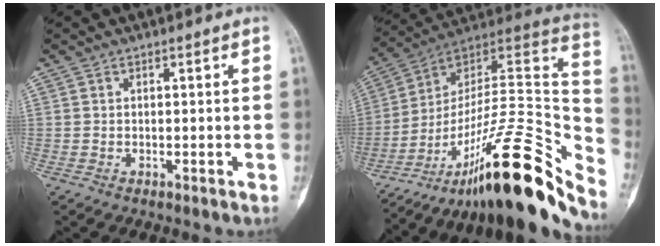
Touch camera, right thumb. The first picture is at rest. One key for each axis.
{"total": 32.0, "fx": -20.7, "fy": 7.6, "fz": 23.1, "tx": -0.268, "ty": 0.098, "tz": -0.321}